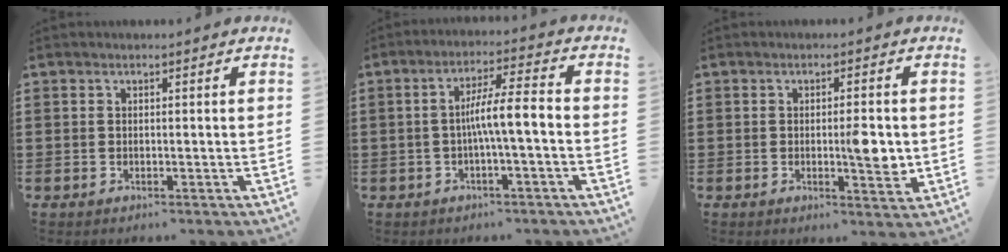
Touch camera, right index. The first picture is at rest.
{"total": 6.2, "force": [-1.1, 0.5, 6.1], "torque": [-0.110, 0.004, -0.025]}
{"total": 5.0, "force": [-0.2, 1.1, 4.9], "torque": [-0.068, -0.008, -0.008]}